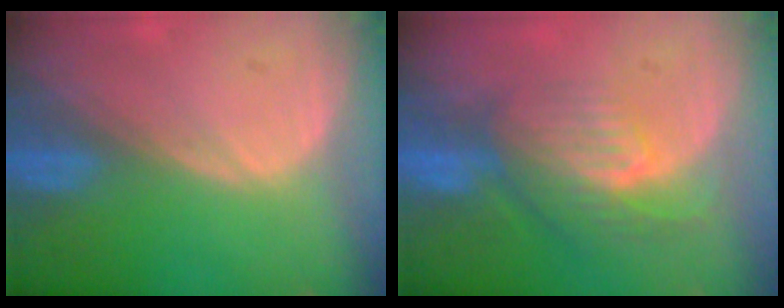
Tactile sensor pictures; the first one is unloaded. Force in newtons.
{"total": 8.2, "press": 7.3, "slide": 3.7}